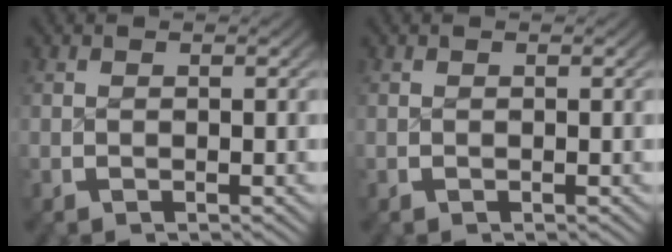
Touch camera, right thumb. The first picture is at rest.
{"total": 0.0}